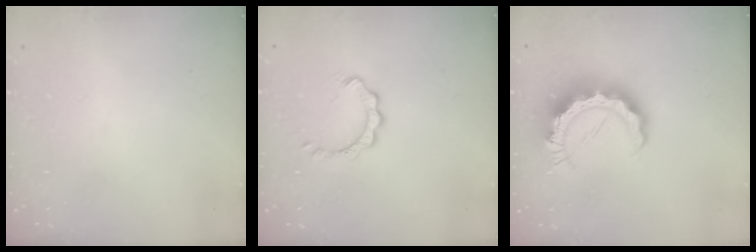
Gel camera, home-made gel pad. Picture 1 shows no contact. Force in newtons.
{"total": 3.7, "press": 3.7, "slide": 0.2}
{"total": 13.4, "press": 13.3, "slide": 1.5}